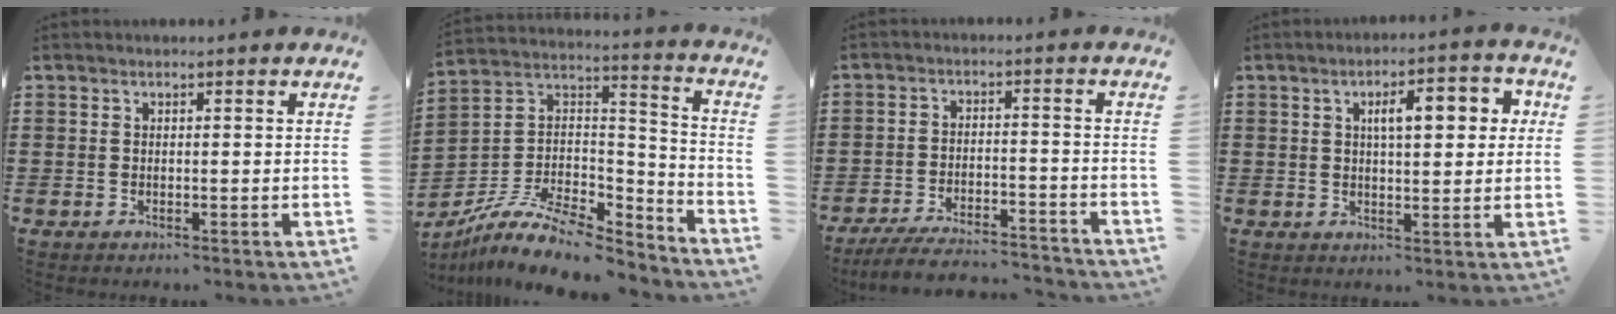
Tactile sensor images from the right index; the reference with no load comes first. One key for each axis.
{"total": 12.1, "fx": -9.4, "fy": 3.7, "fz": 6.5, "tx": -0.126, "ty": 0.018, "tz": -0.178}
{"total": 6.1, "fx": -5.8, "fy": 0.5, "fz": 2.0, "tx": -0.042, "ty": -0.005, "tz": -0.111}
{"total": 6.5, "fx": 1.8, "fy": 2.3, "fz": 5.8, "tx": -0.092, "ty": 0.003, "tz": 0.021}